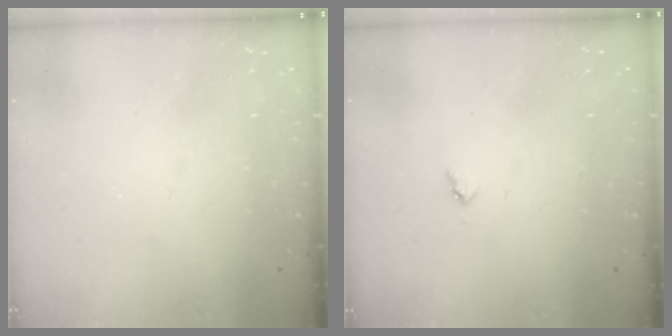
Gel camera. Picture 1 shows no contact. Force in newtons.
{"total": 3.0, "press": 3.0, "slide": 0.3}